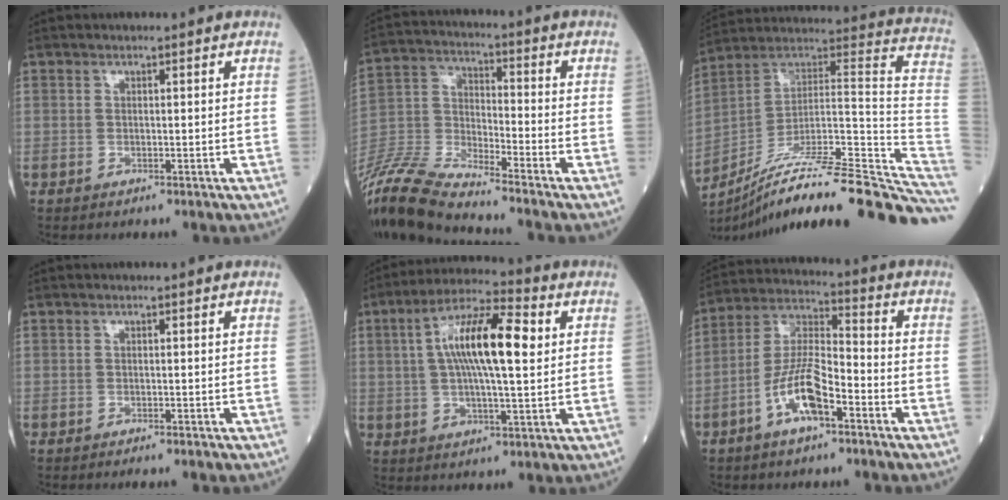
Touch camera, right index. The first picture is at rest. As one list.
[{"total": 12.6, "force": [-12.0, -0.3, 3.9], "torque": [-0.089, 0.001, -0.241]}, {"total": 30.4, "force": [-23.3, 1.1, 19.5], "torque": [-0.168, 0.018, -0.350]}, {"total": 2.1, "force": [-1.8, 0.1, 0.9], "torque": [-0.014, -0.003, -0.023]}, {"total": 13.2, "force": [2.7, 2.7, 12.6], "torque": [-0.231, 0.026, 0.041]}, {"total": 10.0, "force": [-4.7, 2.8, 8.4], "torque": [-0.175, 0.011, -0.091]}]